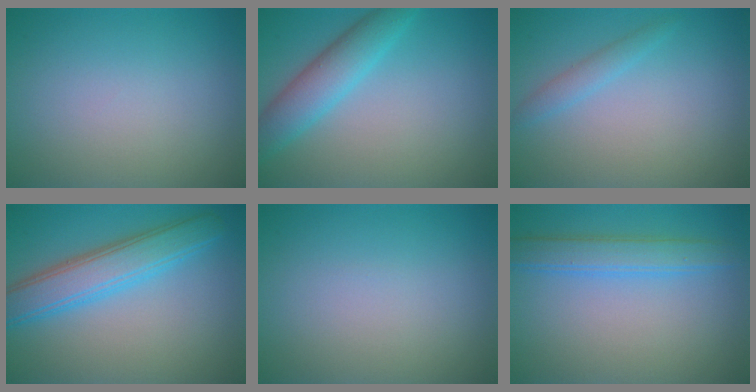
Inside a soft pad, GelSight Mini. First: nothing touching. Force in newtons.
{"total": 4.3, "press": 4.3, "slide": 0.1}
{"total": 1.4, "press": 1.4, "slide": 0.1}
{"total": 5.3, "press": 5.3, "slide": 0.1}
{"total": 0.0}
{"total": 3.1, "press": 3.1, "slide": 0.2}